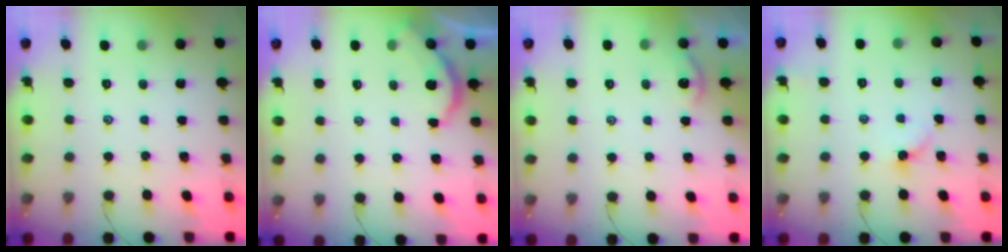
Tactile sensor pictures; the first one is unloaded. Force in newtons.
{"total": 2.6, "press": 2.6, "slide": 0.2}
{"total": 2.5, "press": 2.5, "slide": 0.2}
{"total": 2.7, "press": 2.7, "slide": 0.4}